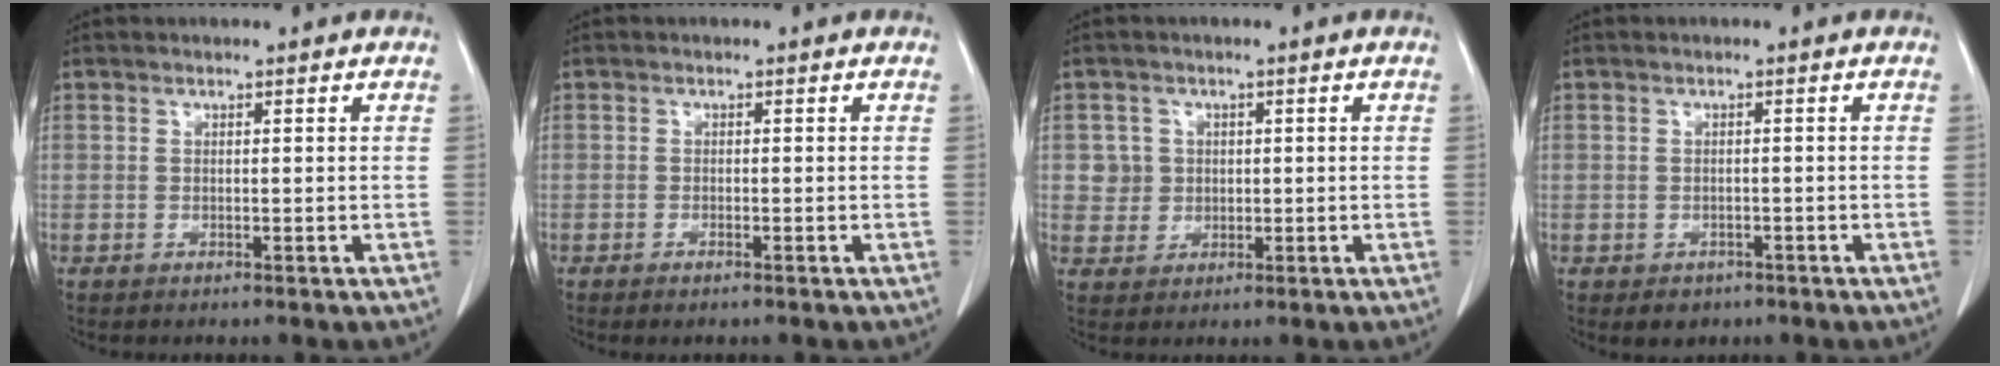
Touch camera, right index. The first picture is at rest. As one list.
[{"total": 1.0, "force": [-0.7, 0.1, 0.7], "torque": [-0.011, -0.002, -0.006]}, {"total": 3.4, "force": [0.6, 3.4, 0.1], "torque": [0.009, 0.007, 0.011]}, {"total": 2.5, "force": [-1.5, 1.9, 0.6], "torque": [-0.007, 0.004, -0.013]}]